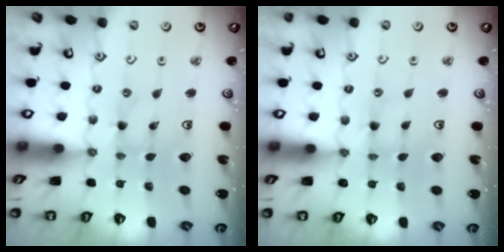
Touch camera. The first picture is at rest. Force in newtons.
{"total": 0.0}